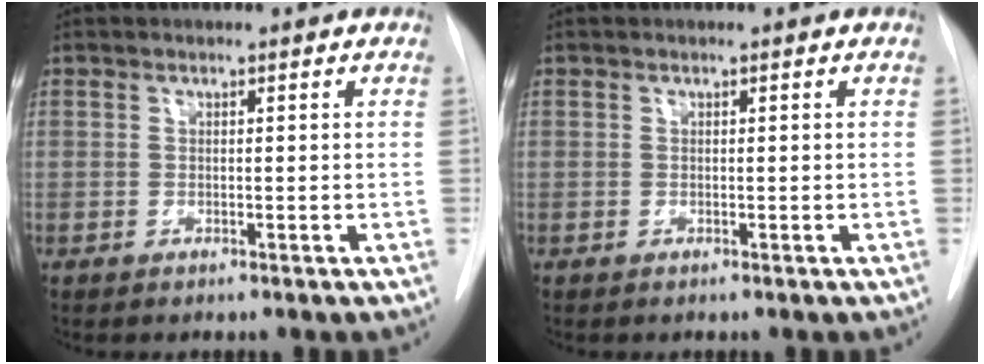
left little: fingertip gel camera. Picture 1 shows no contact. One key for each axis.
{"total": 0.0}